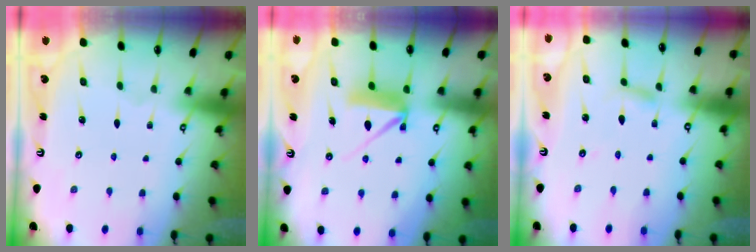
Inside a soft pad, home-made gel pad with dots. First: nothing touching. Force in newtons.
{"total": 7.1, "press": 7.1, "slide": 0.6}
{"total": 2.2, "press": 2.2, "slide": 0.2}